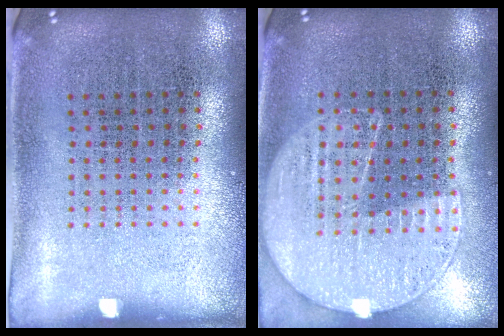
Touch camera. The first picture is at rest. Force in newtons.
{"total": 1.1, "press": 1.1, "slide": 0.4}